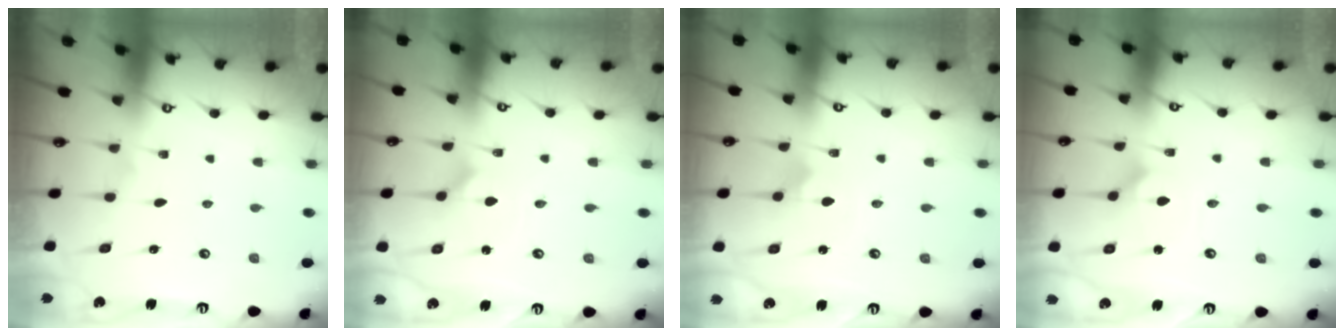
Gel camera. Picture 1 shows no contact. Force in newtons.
{"total": 0.8, "press": 0.8, "slide": 0.1}
{"total": 2.2, "press": 2.2, "slide": 0.1}
{"total": 2.7, "press": 2.6, "slide": 0.3}